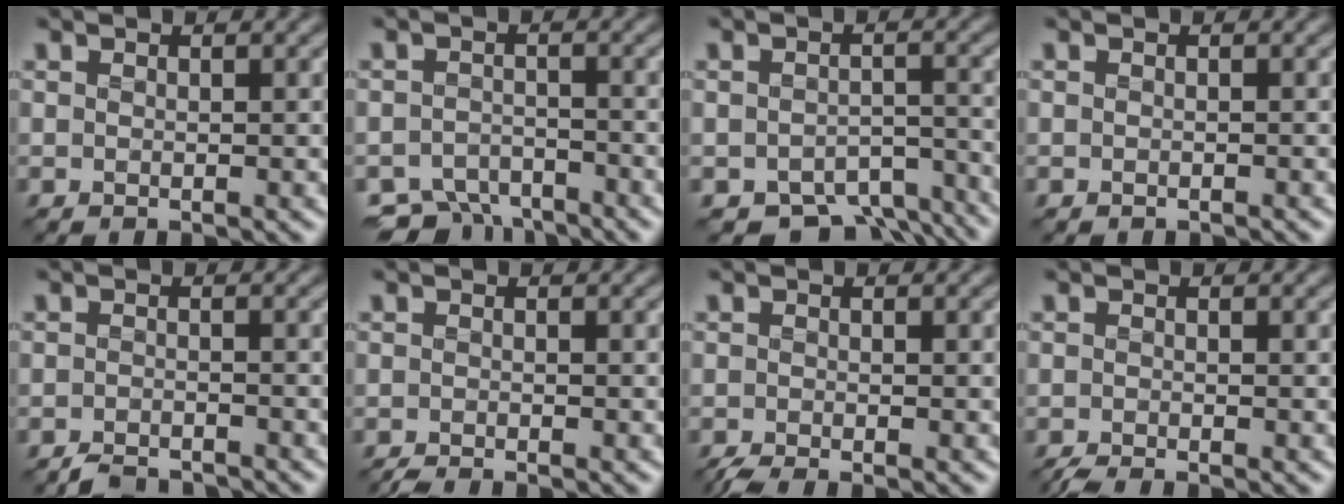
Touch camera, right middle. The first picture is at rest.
{"total": 4.7, "force": [-4.3, 1.6, 0.9], "torque": [-0.013, -0.010, -0.076]}
{"total": 6.0, "force": [-4.8, 2.6, 2.5], "torque": [-0.029, -0.018, -0.068]}
{"total": 0.0}
{"total": 2.7, "force": [-2.7, 0.3, 0.4], "torque": [-0.003, -0.003, -0.045]}
{"total": 1.3, "force": [-1.2, 0.1, 0.3], "torque": [0.001, -0.008, -0.025]}
{"total": 1.6, "force": [-1.2, 0.2, 1.0], "torque": [-0.018, -0.009, -0.025]}
{"total": 1.6, "force": [-1.4, 0.2, 0.8], "torque": [-0.009, -0.009, -0.029]}